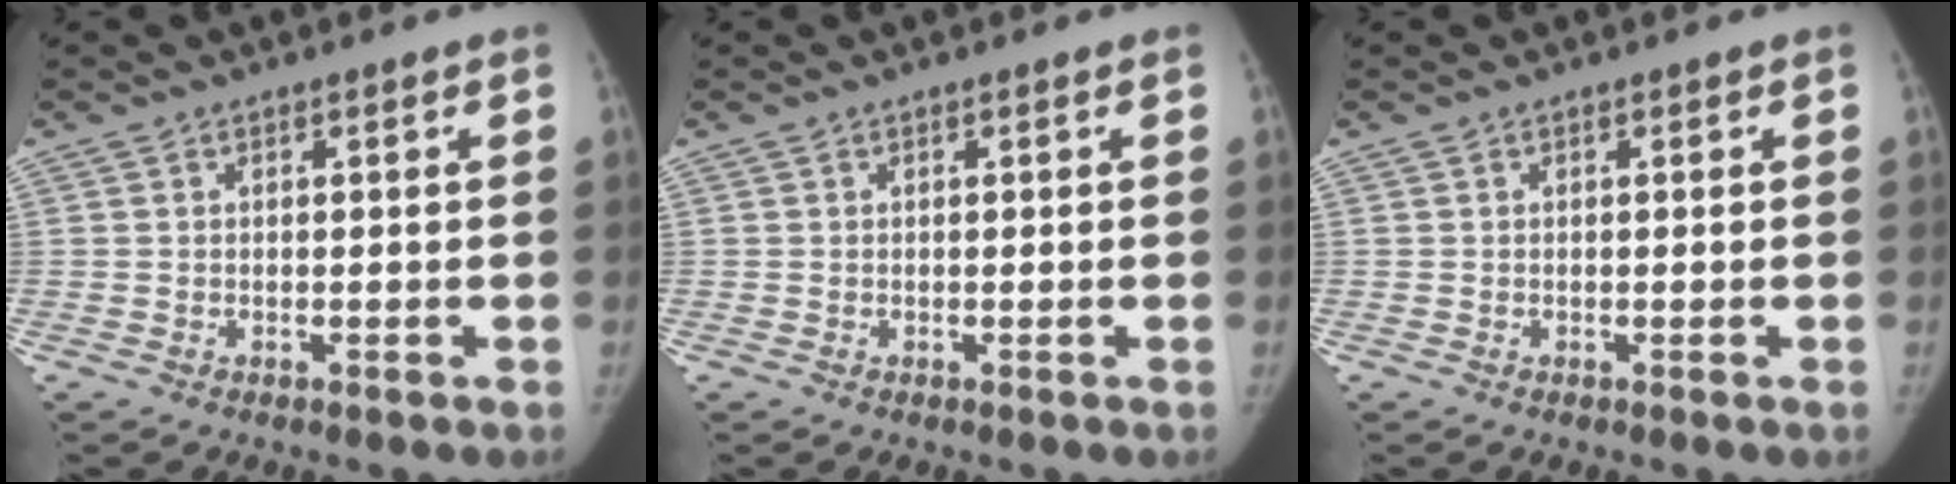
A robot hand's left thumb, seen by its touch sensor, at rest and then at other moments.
{"total": 0.0}
{"total": 0.0}